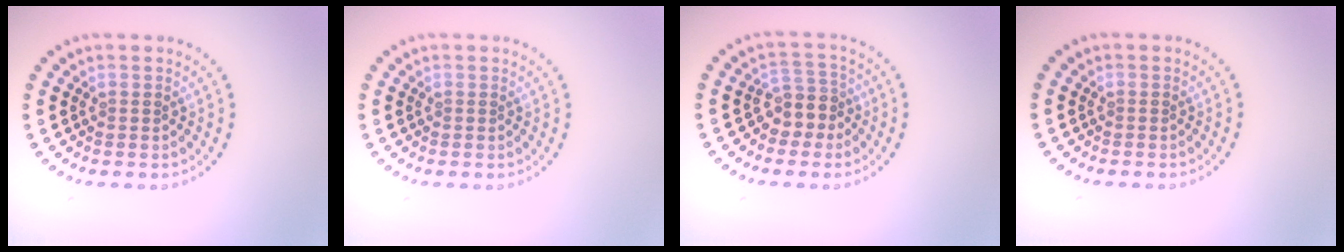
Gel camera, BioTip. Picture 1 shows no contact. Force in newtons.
{"total": 0.0}
{"total": 2.8, "press": 2.4, "slide": 1.5}
{"total": 0.0}